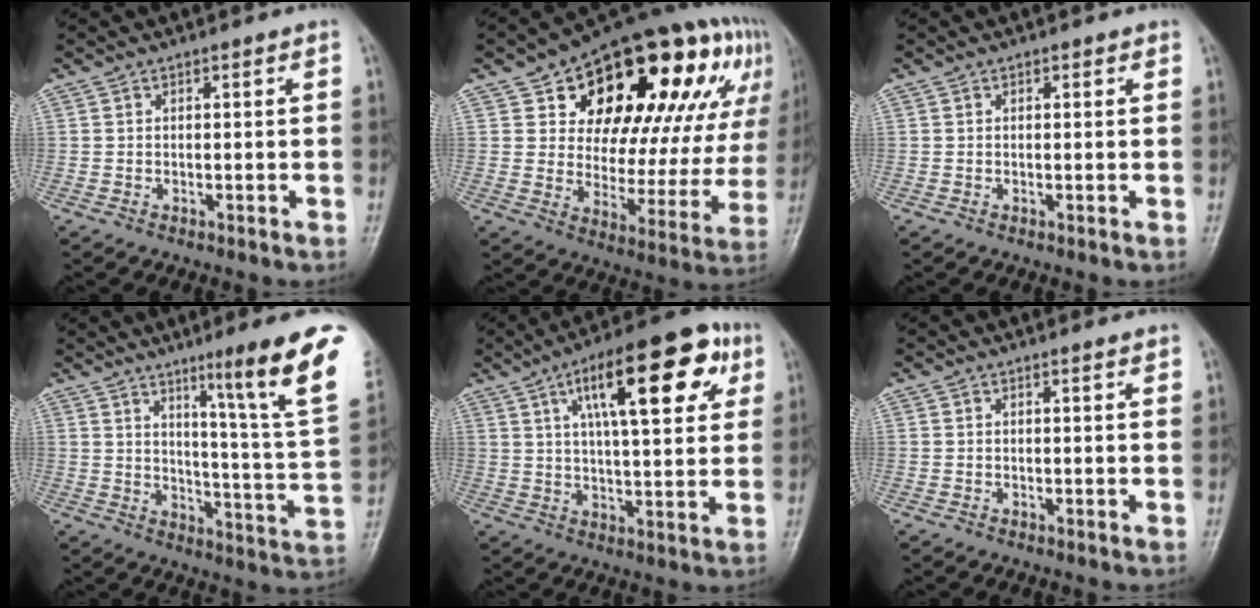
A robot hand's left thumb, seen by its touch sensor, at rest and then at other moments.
{"total": 30.3, "force": [13.3, 15.4, 22.4], "torque": [-0.272, 0.018, 0.202]}
{"total": 0.8, "force": [0.4, 0.6, 0.4], "torque": [0.003, -0.001, 0.002]}
{"total": 18.2, "force": [10.4, 0.0, 15.0], "torque": [-0.186, -0.065, 0.145]}
{"total": 19.6, "force": [8.0, 7.0, 16.5], "torque": [-0.213, 0.001, 0.115]}
{"total": 1.3, "force": [1.1, 0.4, 0.6], "torque": [-0.003, -0.002, 0.013]}